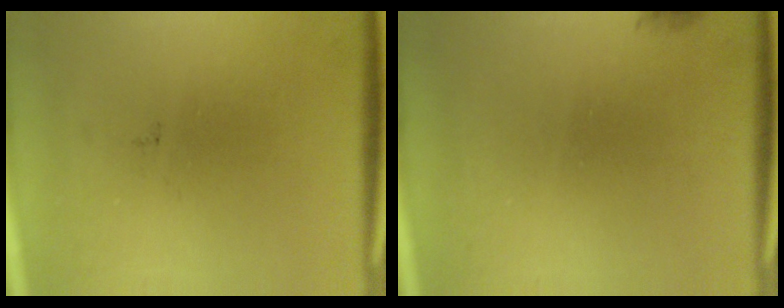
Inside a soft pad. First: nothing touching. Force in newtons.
{"total": 1.1}